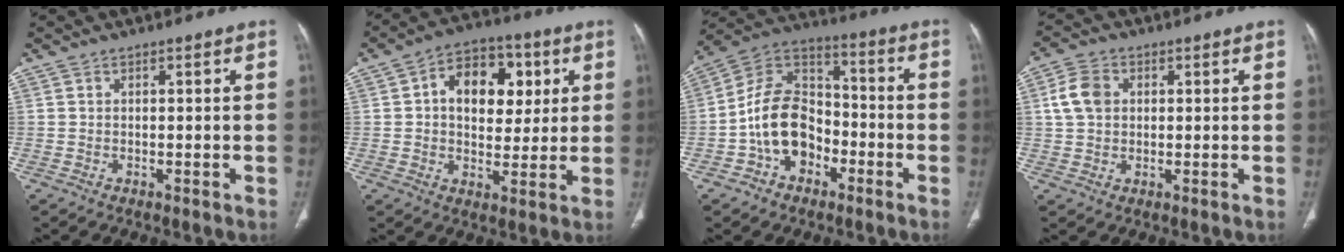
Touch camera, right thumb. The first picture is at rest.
{"total": 13.9, "force": [3.2, 9.3, 9.7], "torque": [-0.102, 0.006, 0.045]}
{"total": 14.6, "force": [-4.7, 10.5, 9.0], "torque": [-0.133, 0.053, -0.092]}
{"total": 6.1, "force": [1.3, 4.6, 3.8], "torque": [-0.070, 0.007, 0.022]}